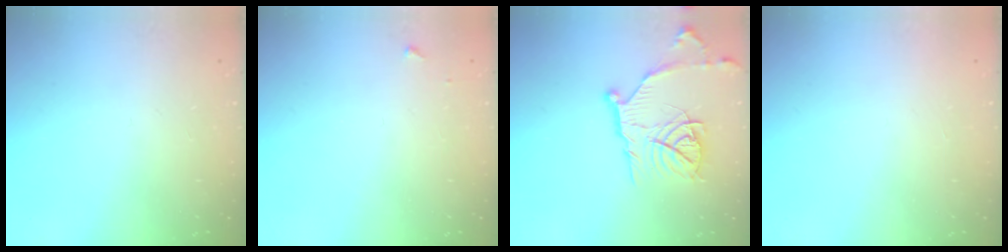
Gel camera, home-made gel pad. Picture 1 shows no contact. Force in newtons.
{"total": 3.3, "press": 3.3, "slide": 0.4}
{"total": 15.2, "press": 15.2, "slide": 1.1}
{"total": 1.5, "press": 1.5, "slide": 0.1}